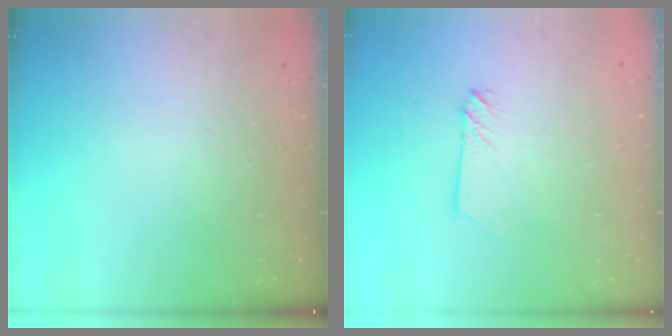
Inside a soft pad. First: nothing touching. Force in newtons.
{"total": 2.4, "press": 2.4, "slide": 0.2}